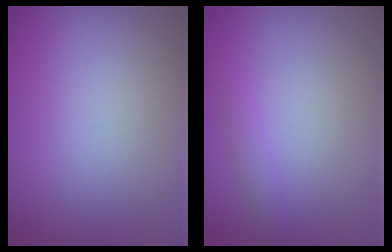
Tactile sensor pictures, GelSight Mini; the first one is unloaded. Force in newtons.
{"total": 1.1, "press": 1.1, "slide": 0.1}